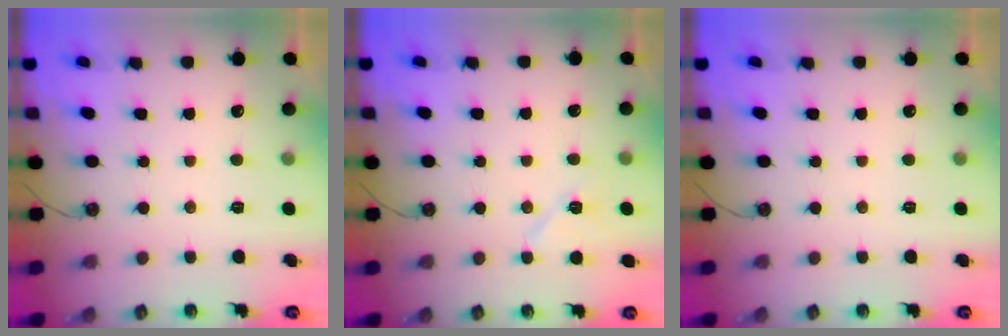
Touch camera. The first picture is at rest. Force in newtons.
{"total": 6.8, "press": 6.6, "slide": 1.7}
{"total": 0.0}